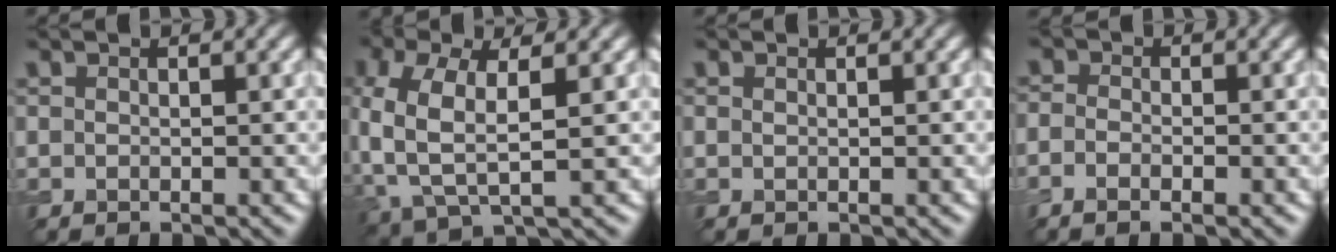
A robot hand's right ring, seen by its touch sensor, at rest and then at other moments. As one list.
[{"total": 6.6, "force": [0.1, 3.6, 5.5], "torque": [-0.143, -0.004, 0.005]}, {"total": 0.0}, {"total": 2.3, "force": [-0.9, 1.2, 1.8], "torque": [-0.022, 0.004, -0.022]}]